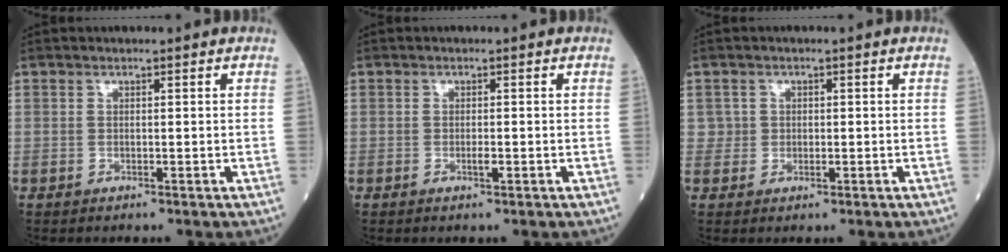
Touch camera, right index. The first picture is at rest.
{"total": 1.2, "force": [-0.4, 0.2, 1.1], "torque": [-0.023, -0.001, -0.007]}
{"total": 1.6, "force": [0.1, 1.6, 0.2], "torque": [0.001, 0.002, 0.000]}